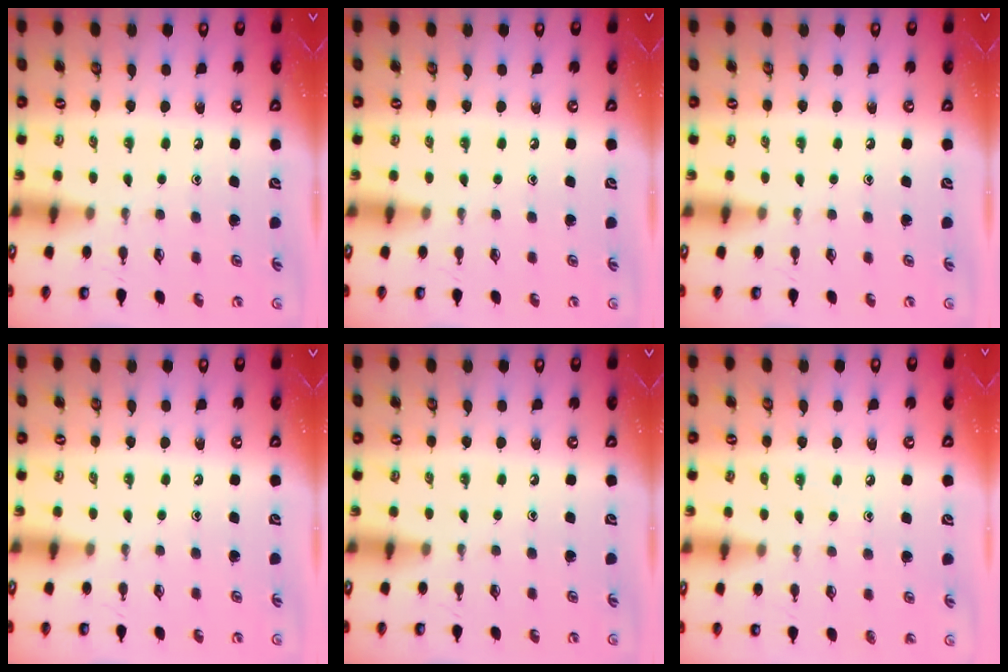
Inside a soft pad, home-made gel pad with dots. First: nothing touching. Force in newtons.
{"total": 0.0}
{"total": 0.0}
{"total": 0.0}
{"total": 0.0}
{"total": 6.9, "press": 6.9, "slide": 0.8}